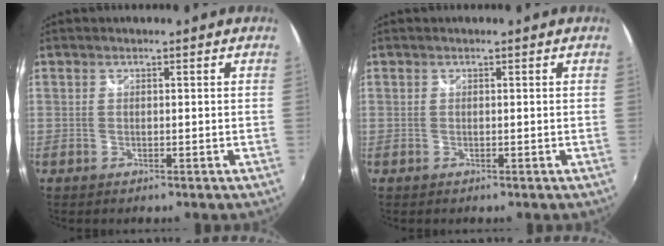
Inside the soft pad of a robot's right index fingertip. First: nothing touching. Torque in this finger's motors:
{"motor_torque": [-0.01, 0.01, 0.01, 0.00]}